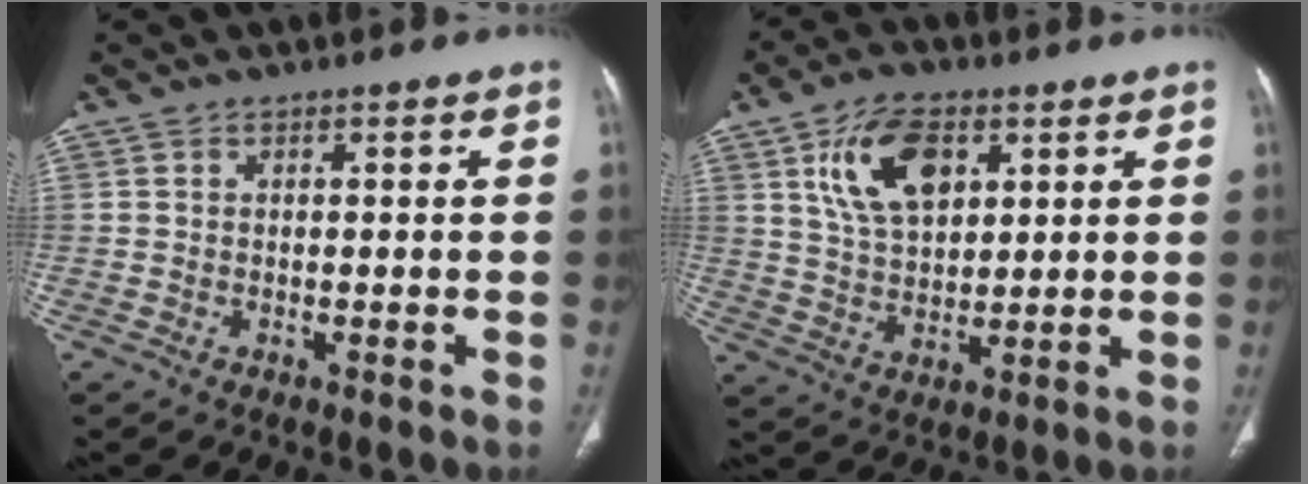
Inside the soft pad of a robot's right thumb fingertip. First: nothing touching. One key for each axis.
{"total": 12.5, "fx": 5.0, "fy": 7.2, "fz": 8.9, "tx": -0.143, "ty": -0.014, "tz": 0.097}